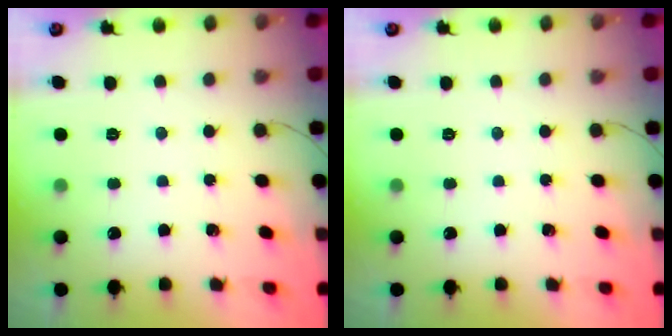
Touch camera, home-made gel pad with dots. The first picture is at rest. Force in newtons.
{"total": 0.0}